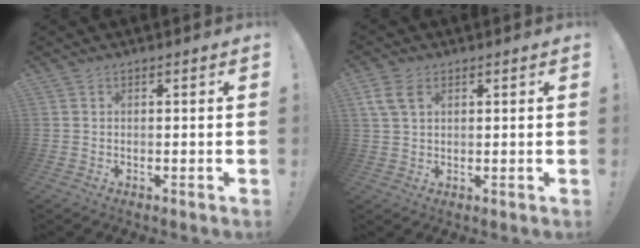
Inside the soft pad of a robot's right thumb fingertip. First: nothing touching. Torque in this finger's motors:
{"motor_torque": [0.12, 0.10, 0.49, 0.08, 0.03]}